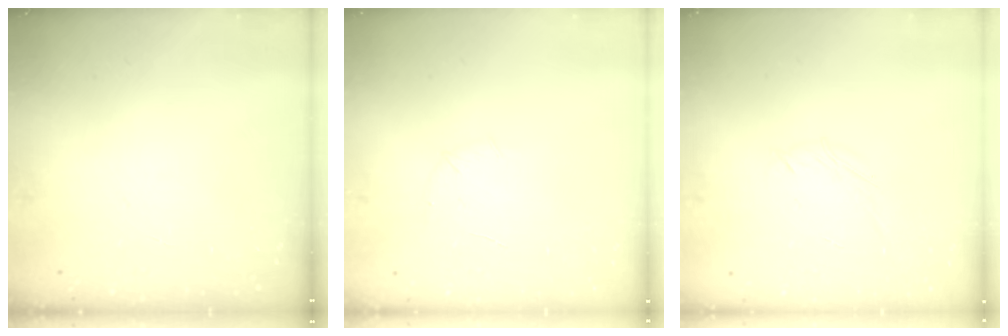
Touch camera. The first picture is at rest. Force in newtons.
{"total": 5.0, "press": 4.8, "slide": 1.4}
{"total": 3.9, "press": 3.8, "slide": 0.8}